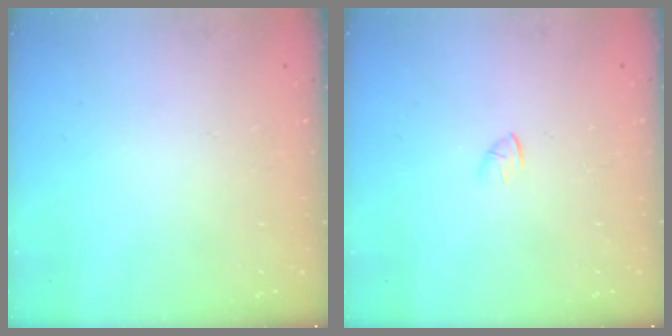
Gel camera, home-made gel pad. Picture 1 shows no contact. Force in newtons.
{"total": 1.5, "press": 1.4, "slide": 0.4}